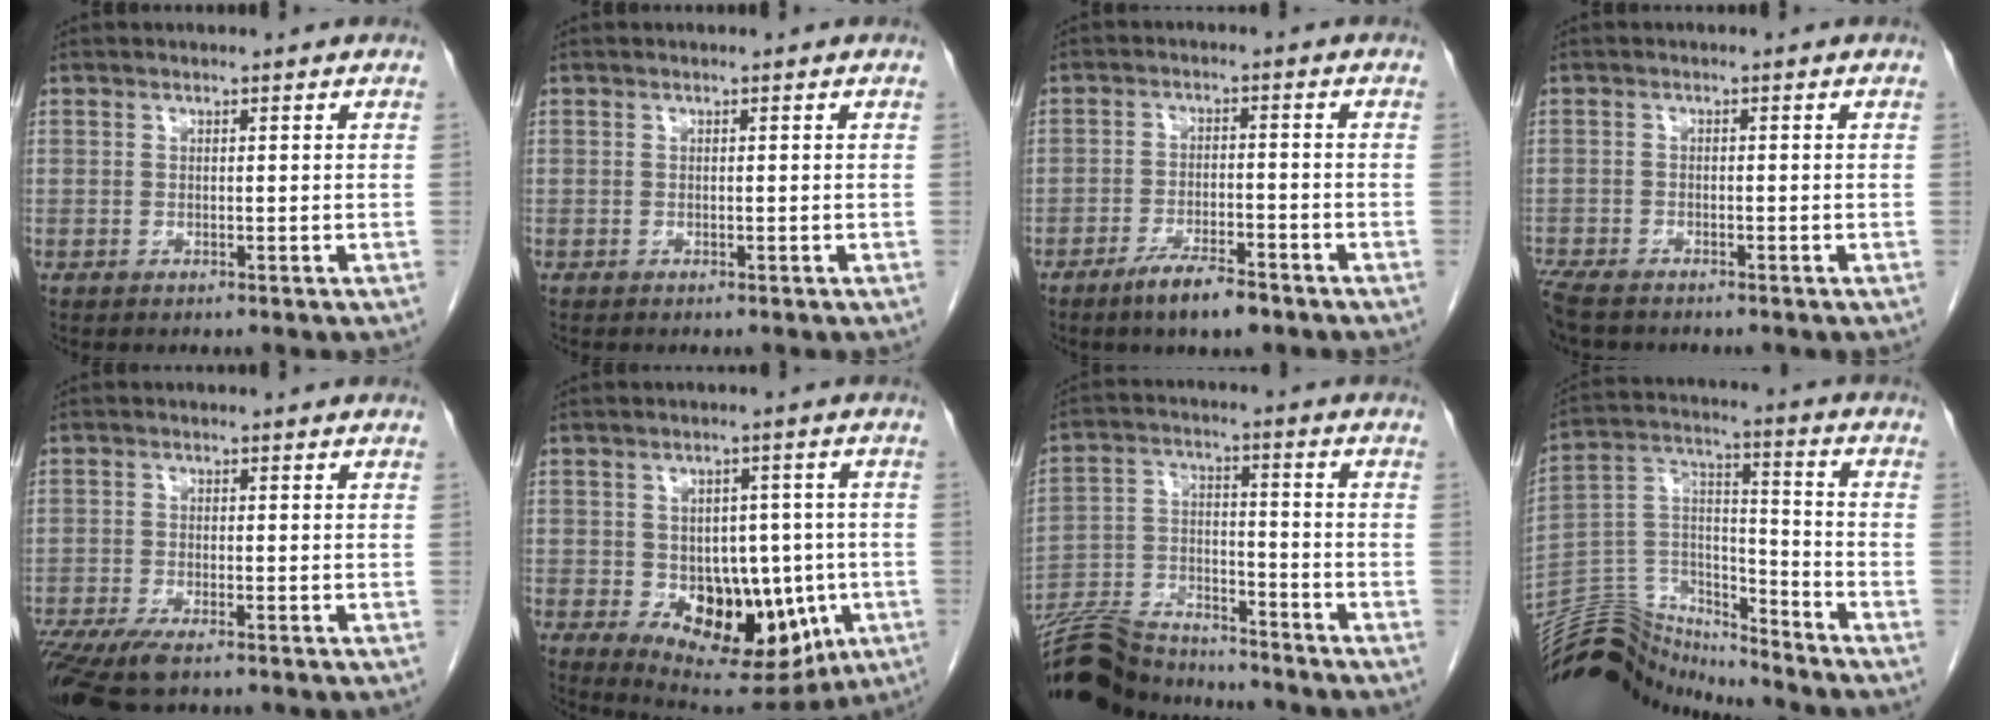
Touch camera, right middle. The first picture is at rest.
{"total": 0.0}
{"total": 6.1, "force": [-4.4, 1.2, 4.0], "torque": [-0.076, -0.006, -0.073]}
{"total": 5.4, "force": [-4.6, 1.6, 2.4], "torque": [-0.046, -0.012, -0.083]}
{"total": 8.3, "force": [-6.0, 1.9, 5.4], "torque": [-0.093, -0.019, -0.100]}
{"total": 15.3, "force": [-3.6, 9.2, 11.7], "torque": [-0.166, 0.005, -0.029]}
{"total": 16.1, "force": [-15.3, 2.6, 4.4], "torque": [-0.087, 0.009, -0.259]}
{"total": 13.7, "force": [-13.6, 2.0, 0.1], "torque": [-0.005, 0.068, -0.249]}